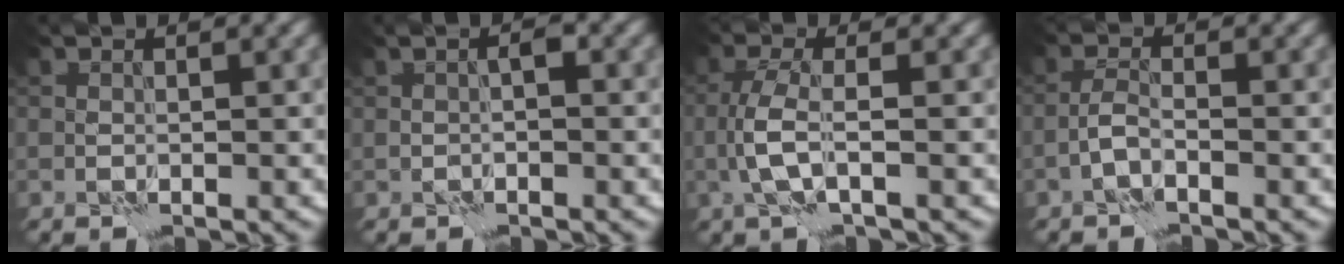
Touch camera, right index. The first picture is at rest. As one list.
[{"total": 1.1, "force": [-0.2, 0.4, 1.0], "torque": [-0.016, 0.008, -0.005]}, {"total": 3.2, "force": [-0.4, 1.0, 3.0], "torque": [-0.072, 0.002, -0.015]}, {"total": 1.5, "force": [-1.0, 0.2, 1.1], "torque": [-0.023, 0.007, -0.024]}]